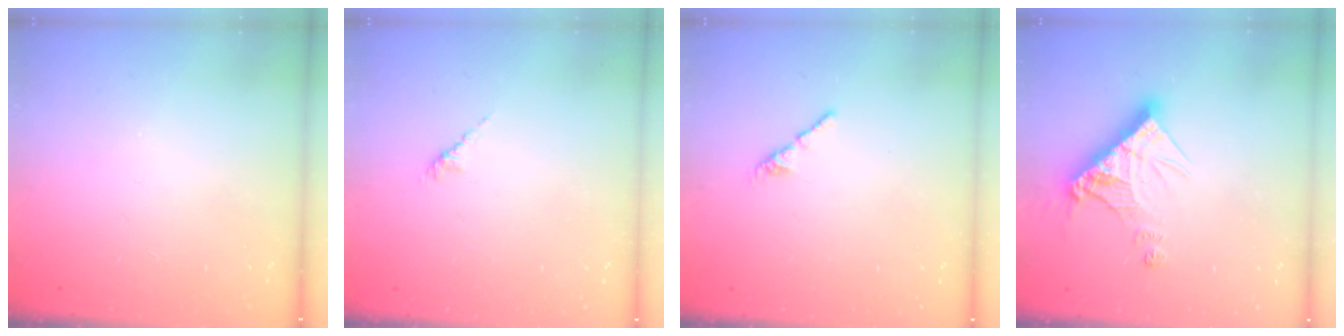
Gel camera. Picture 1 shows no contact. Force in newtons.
{"total": 2.6, "press": 2.4, "slide": 0.7}
{"total": 2.4, "press": 2.3, "slide": 0.8}
{"total": 13.9, "press": 13.8, "slide": 1.5}